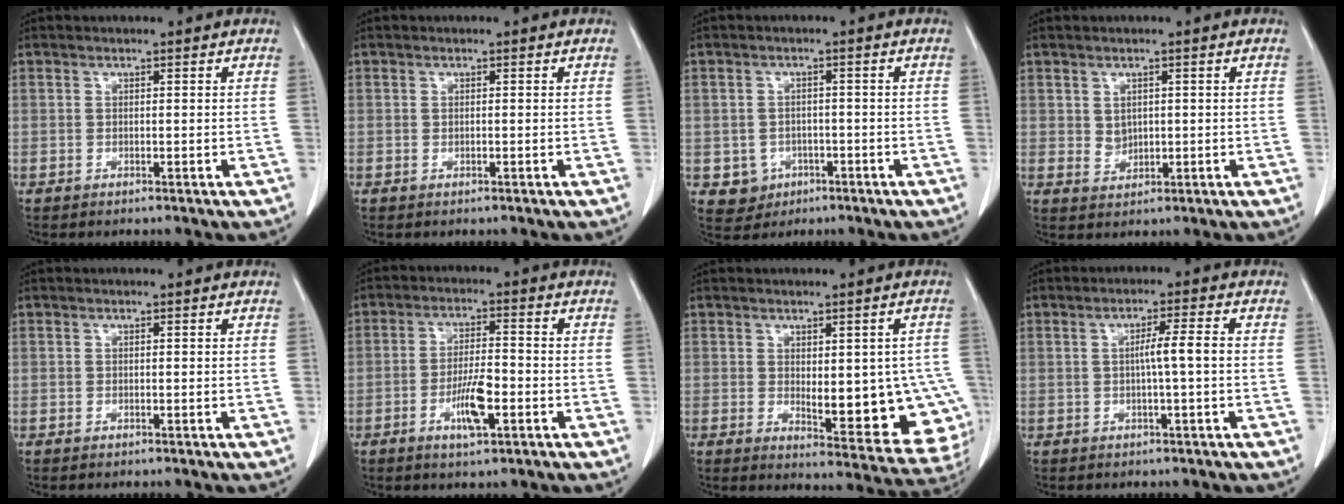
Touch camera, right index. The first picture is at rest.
{"total": 0.0}
{"total": 4.2, "force": [-1.4, 3.9, 0.6], "torque": [-0.008, 0.008, -0.012]}
{"total": 2.3, "force": [0.6, 1.9, 1.1], "torque": [-0.020, -0.002, 0.018]}
{"total": 0.0}
{"total": 6.4, "force": [-2.4, 1.4, 5.7], "torque": [-0.107, -0.001, -0.039]}
{"total": 13.8, "force": [-1.9, 5.6, 12.5], "torque": [-0.112, 0.001, -0.005]}
{"total": 3.8, "force": [-0.2, -0.3, 3.8], "torque": [-0.065, 0.005, -0.003]}